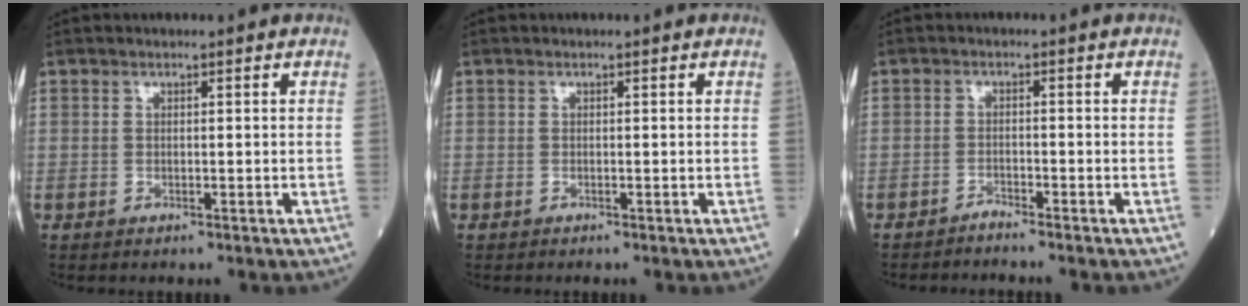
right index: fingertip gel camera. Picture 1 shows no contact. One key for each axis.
{"total": 0.0}
{"total": 1.7, "fx": -1.6, "fy": -0.4, "fz": 0.0, "tx": 0.002, "ty": -0.001, "tz": -0.030}